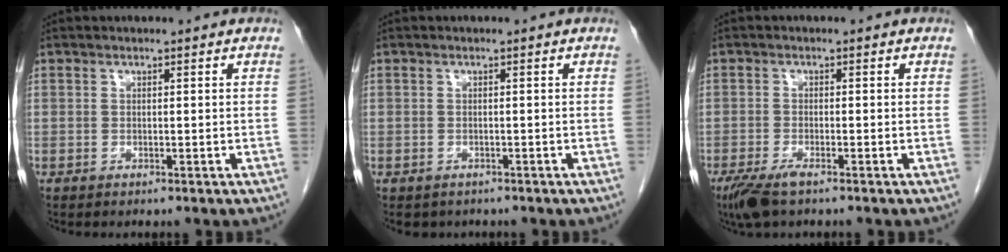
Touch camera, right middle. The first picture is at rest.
{"total": 2.0, "force": [-1.5, 1.3, 0.2], "torque": [-0.007, 0.000, -0.017]}
{"total": 4.2, "force": [-2.9, 0.9, 3.0], "torque": [-0.062, -0.011, -0.052]}